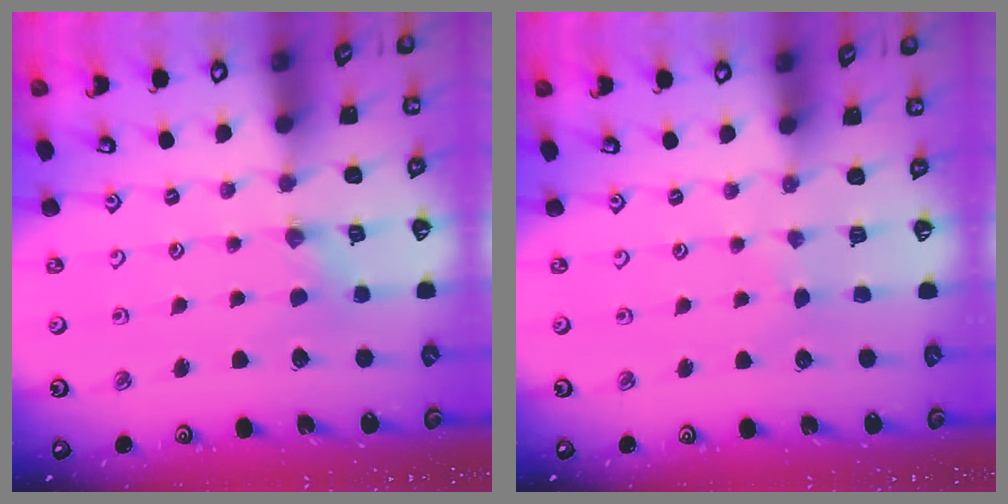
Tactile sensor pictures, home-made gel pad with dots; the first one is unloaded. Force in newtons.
{"total": 1.1, "press": 1.1, "slide": 0.2}